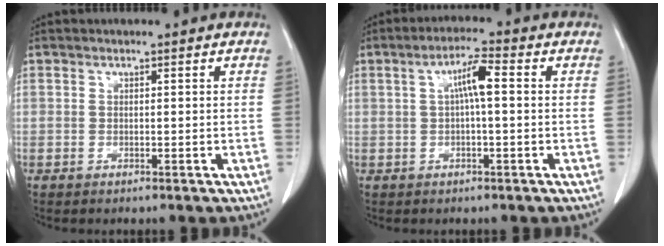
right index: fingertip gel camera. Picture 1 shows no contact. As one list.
[{"total": 4.7, "force": [0.6, 0.5, 4.6], "torque": [-0.085, 0.013, 0.009]}]